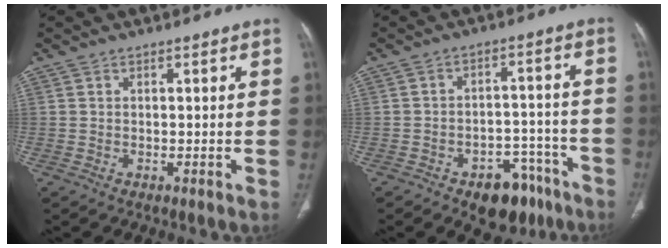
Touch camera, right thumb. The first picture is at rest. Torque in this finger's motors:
{"motor_torque": [1.70, 0.34, 0.33, -0.94, 0.04]}